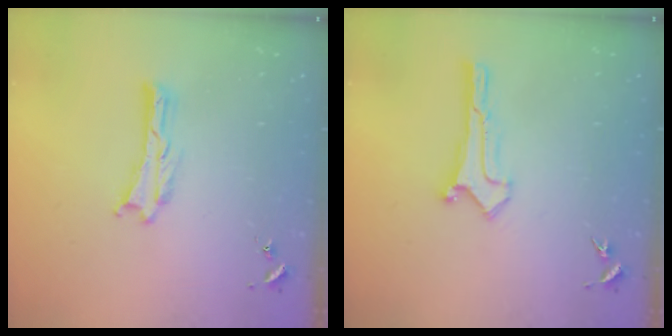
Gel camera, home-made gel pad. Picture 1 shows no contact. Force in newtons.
{"total": 0.0}